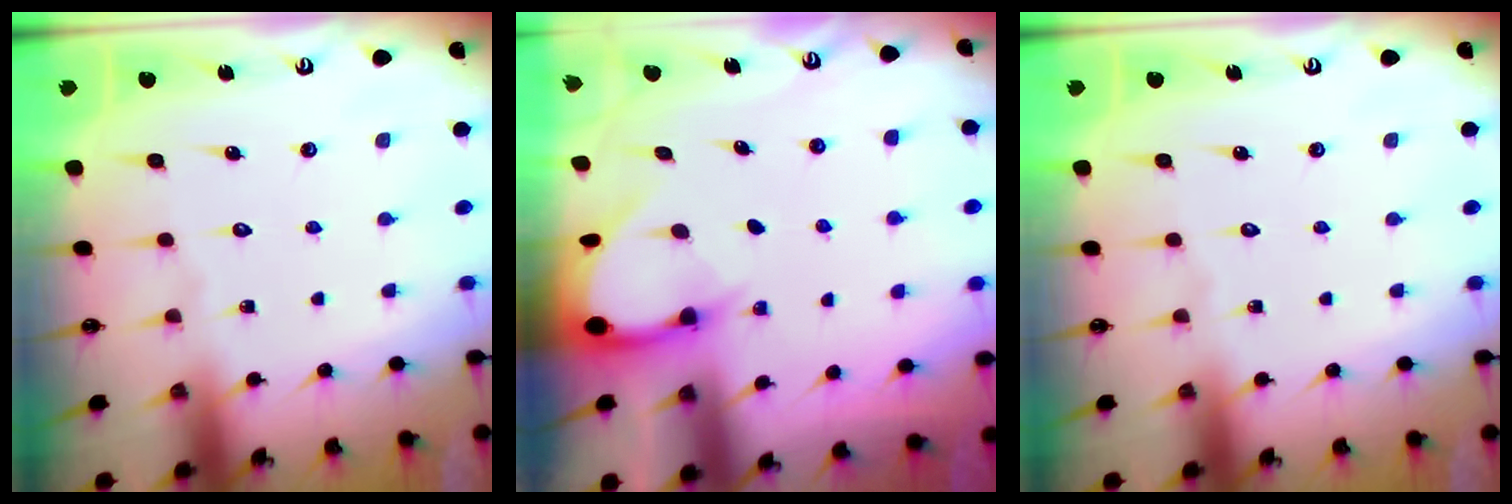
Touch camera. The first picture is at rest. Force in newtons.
{"total": 3.2, "press": 3.2, "slide": 0.2}
{"total": 0.0}